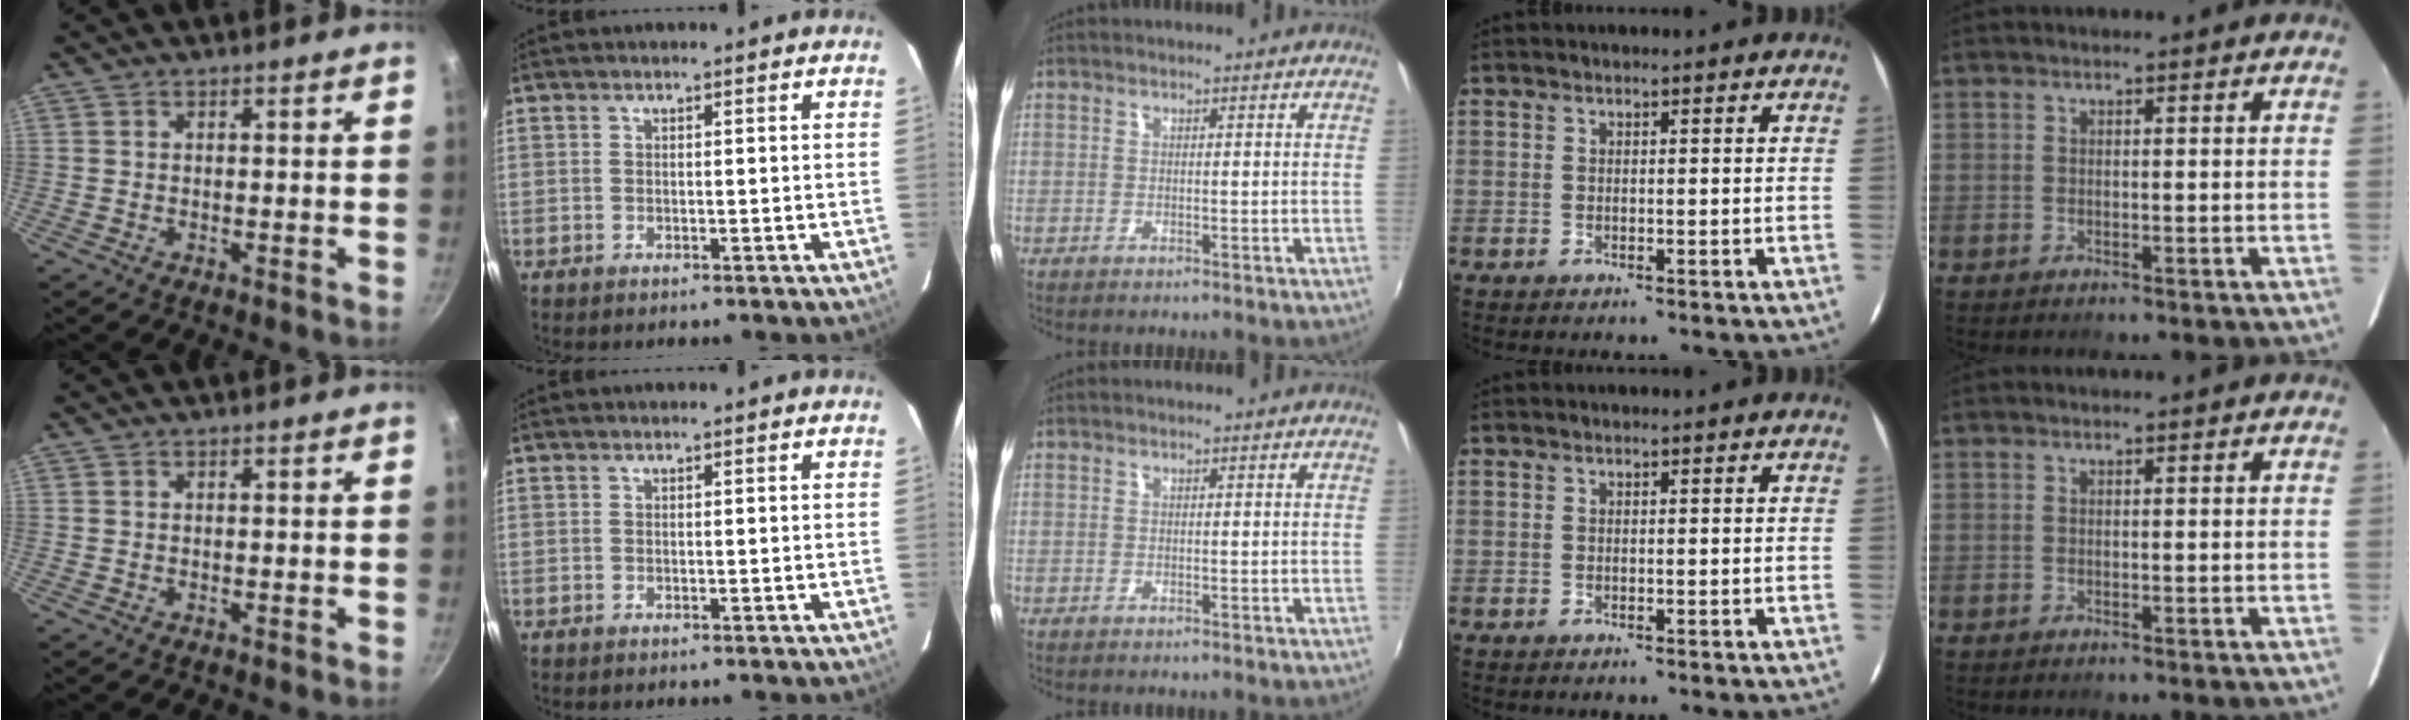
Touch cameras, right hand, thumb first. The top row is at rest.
{}